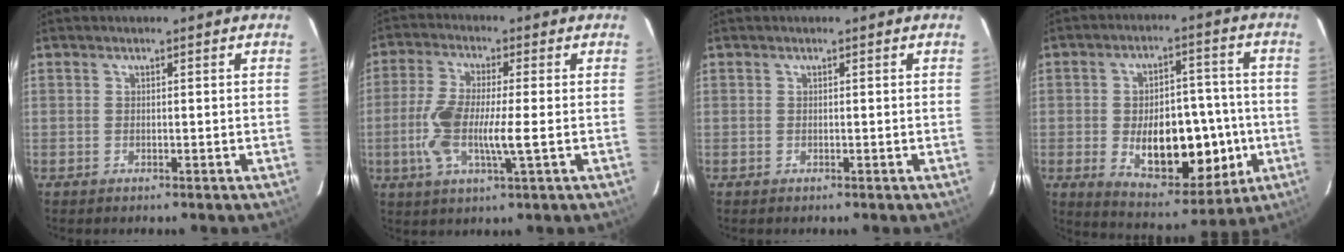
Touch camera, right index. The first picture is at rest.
{"total": 9.5, "force": [-1.4, 1.4, 9.3], "torque": [-0.196, -0.004, -0.030]}
{"total": 0.0}
{"total": 15.6, "force": [-3.0, 7.9, 13.1], "torque": [-0.192, 0.011, -0.028]}